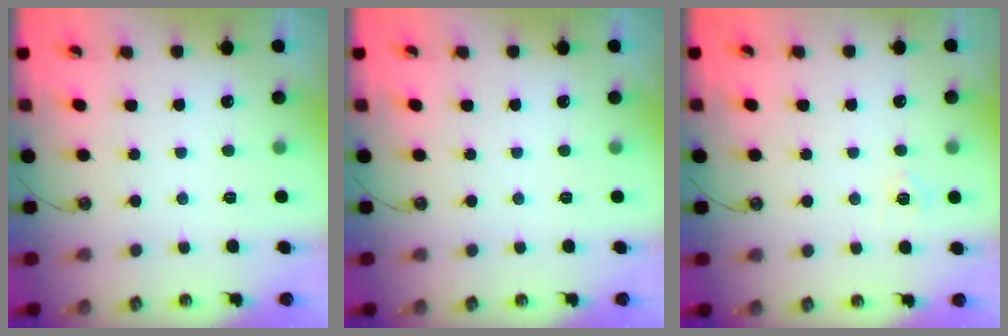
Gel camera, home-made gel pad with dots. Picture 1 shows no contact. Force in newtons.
{"total": 0.0}
{"total": 4.2, "press": 4.2, "slide": 0.6}